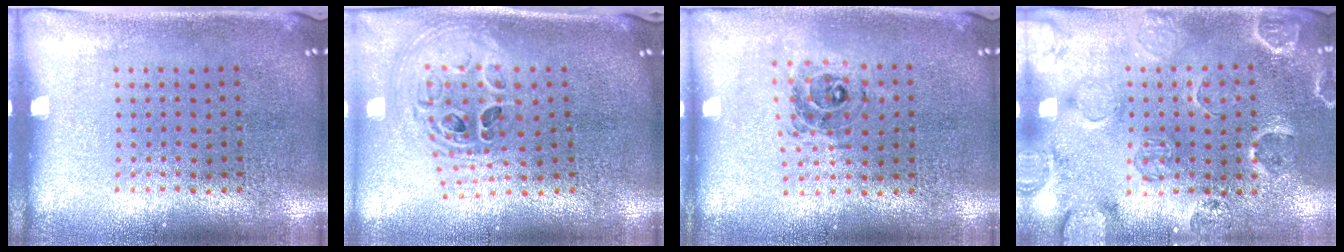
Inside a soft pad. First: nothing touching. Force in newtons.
{"total": 1.8, "press": 1.6, "slide": 1.0}
{"total": 0.8, "press": 0.8, "slide": 0.0}
{"total": 2.5, "press": 2.0, "slide": 1.5}